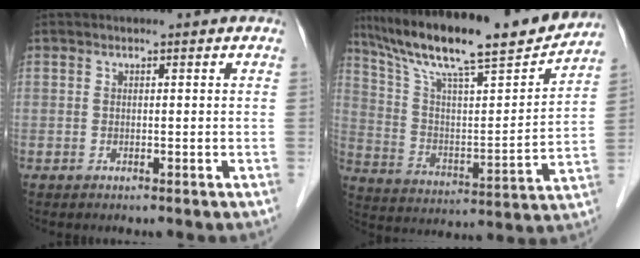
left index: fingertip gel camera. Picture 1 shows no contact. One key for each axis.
{"total": 22.6, "fx": 19.2, "fy": 1.7, "fz": 11.8, "tx": -0.203, "ty": -0.001, "tz": 0.306}